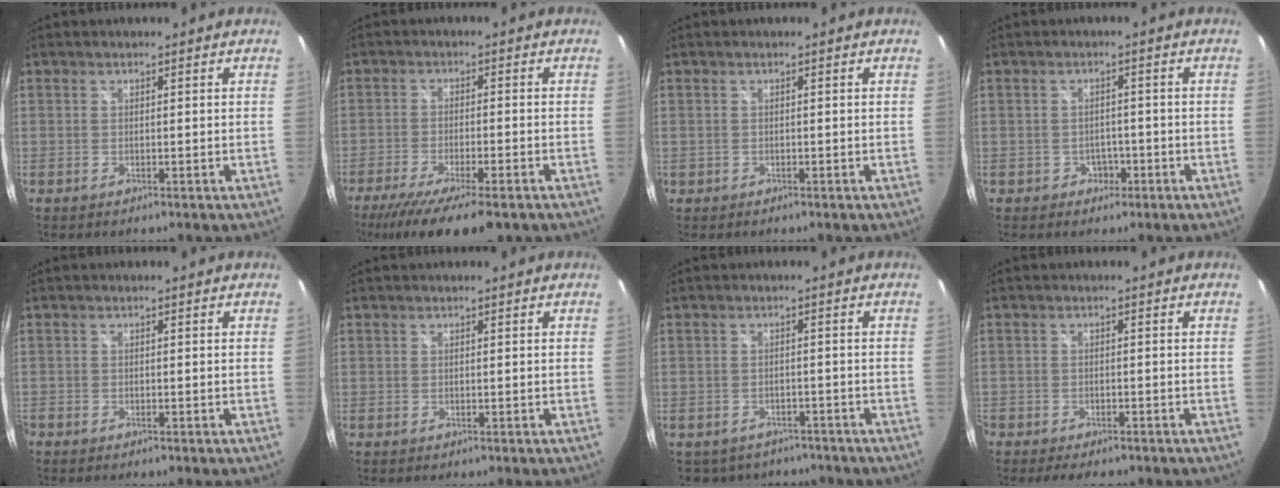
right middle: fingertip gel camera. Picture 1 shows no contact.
{"total": 14.0, "force": [-10.2, 2.9, 9.0], "torque": [-0.182, -0.049, -0.166]}
{"total": 0.7, "force": [-0.3, 0.6, 0.0], "torque": [-0.001, -0.003, -0.003]}
{"total": 2.7, "force": [-1.2, 2.4, 0.5], "torque": [-0.011, 0.006, -0.014]}
{"total": 0.7, "force": [-0.6, 0.2, 0.1], "torque": [-0.003, -0.003, -0.017]}
{"total": 0.0}
{"total": 7.5, "force": [-6.0, 4.2, 1.8], "torque": [-0.041, -0.001, -0.076]}
{"total": 5.6, "force": [-4.5, 2.1, 2.5], "torque": [-0.064, -0.014, -0.070]}